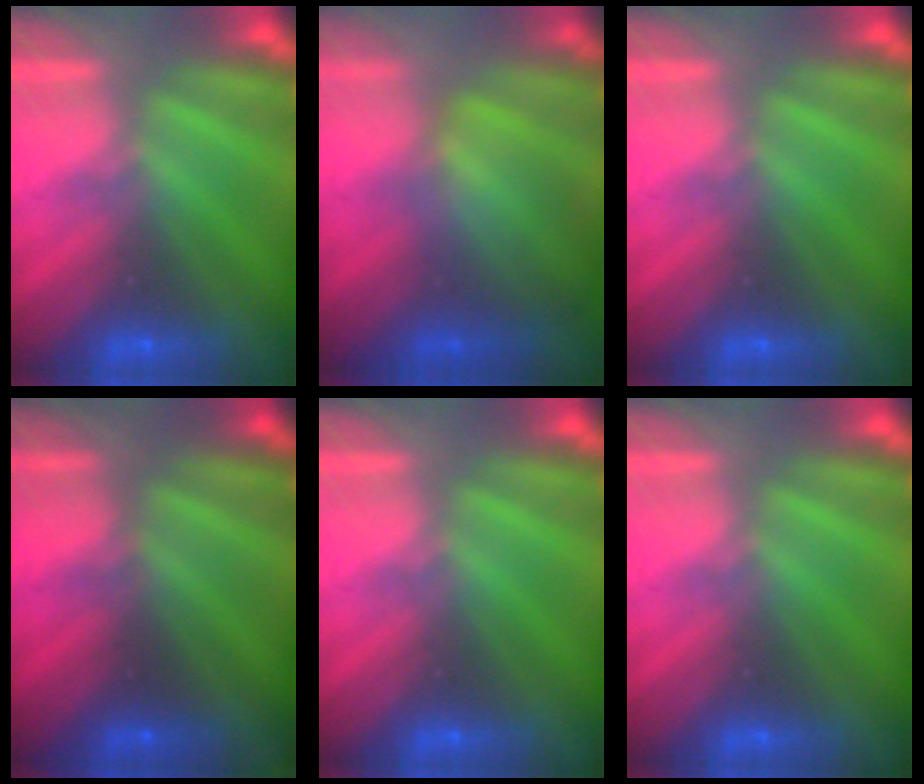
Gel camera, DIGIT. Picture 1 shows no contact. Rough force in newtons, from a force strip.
{"total": 3.8}
{"total": 0.0}
{"total": 2.0}
{"total": 0.0}
{"total": 0.0}